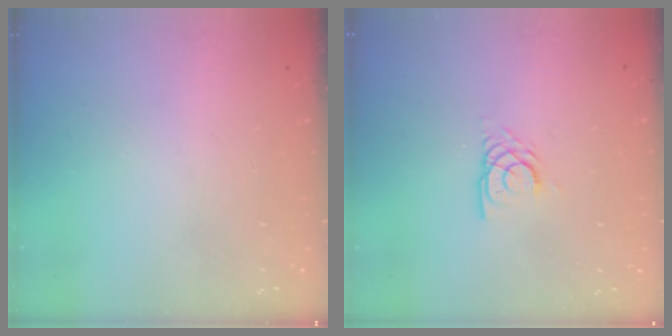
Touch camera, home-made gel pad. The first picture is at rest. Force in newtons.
{"total": 5.0, "press": 5.0, "slide": 0.5}